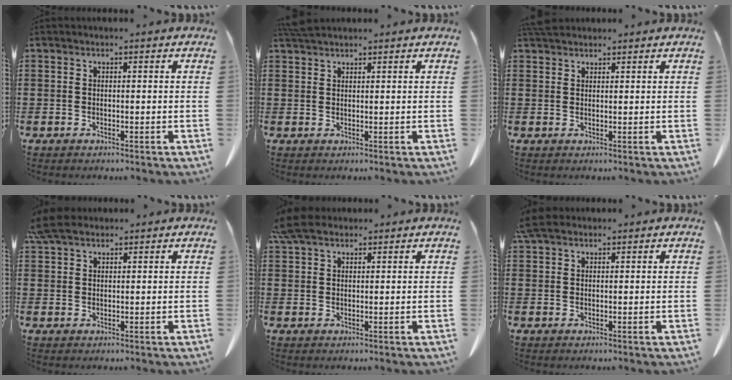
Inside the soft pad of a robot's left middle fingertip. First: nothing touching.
{"total": 2.5, "force": [2.3, 0.3, 0.9], "torque": [-0.025, 0.001, 0.044]}
{"total": 2.7, "force": [2.4, 0.8, 1.0], "torque": [-0.027, 0.003, 0.048]}
{"total": 4.0, "force": [3.2, 1.4, 1.9], "torque": [-0.049, 0.003, 0.062]}
{"total": 4.2, "force": [3.3, 1.6, 1.9], "torque": [-0.049, 0.004, 0.063]}
{"total": 2.7, "force": [2.2, 1.1, 1.3], "torque": [-0.033, 0.007, 0.042]}